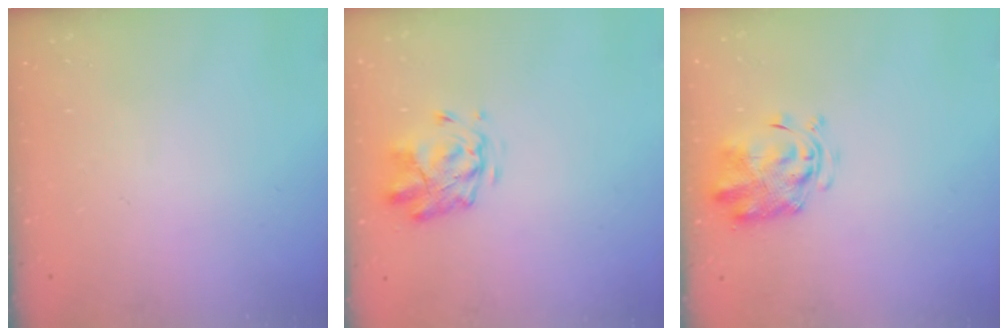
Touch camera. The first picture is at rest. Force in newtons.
{"total": 2.8, "press": 2.4, "slide": 1.4}
{"total": 2.9, "press": 2.9, "slide": 0.6}